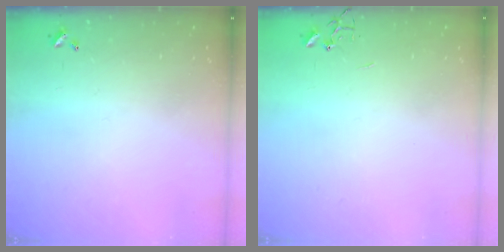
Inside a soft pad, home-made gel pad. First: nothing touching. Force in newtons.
{"total": 0.0}